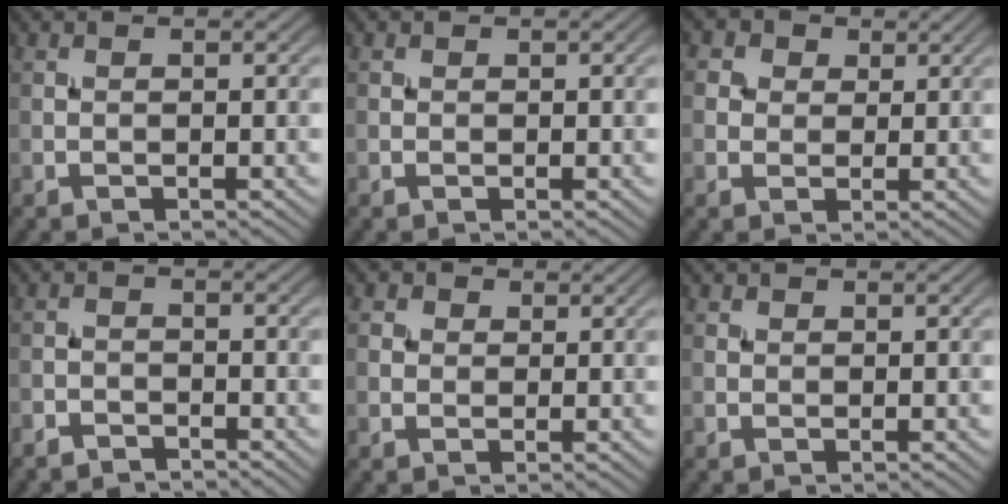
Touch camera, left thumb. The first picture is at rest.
{"total": 0.5, "force": [0.1, 0.5, 0.1], "torque": [0.003, -0.003, 0.000]}
{"total": 4.7, "force": [2.1, 3.8, 1.8], "torque": [-0.068, -0.004, 0.028]}
{"total": 2.6, "force": [-2.5, 0.7, 0.5], "torque": [-0.006, -0.003, -0.051]}
{"total": 2.4, "force": [0.9, 2.1, 0.8], "torque": [-0.023, 0.002, 0.005]}
{"total": 0.8, "force": [0.3, 0.7, 0.2], "torque": [0.000, -0.001, 0.003]}